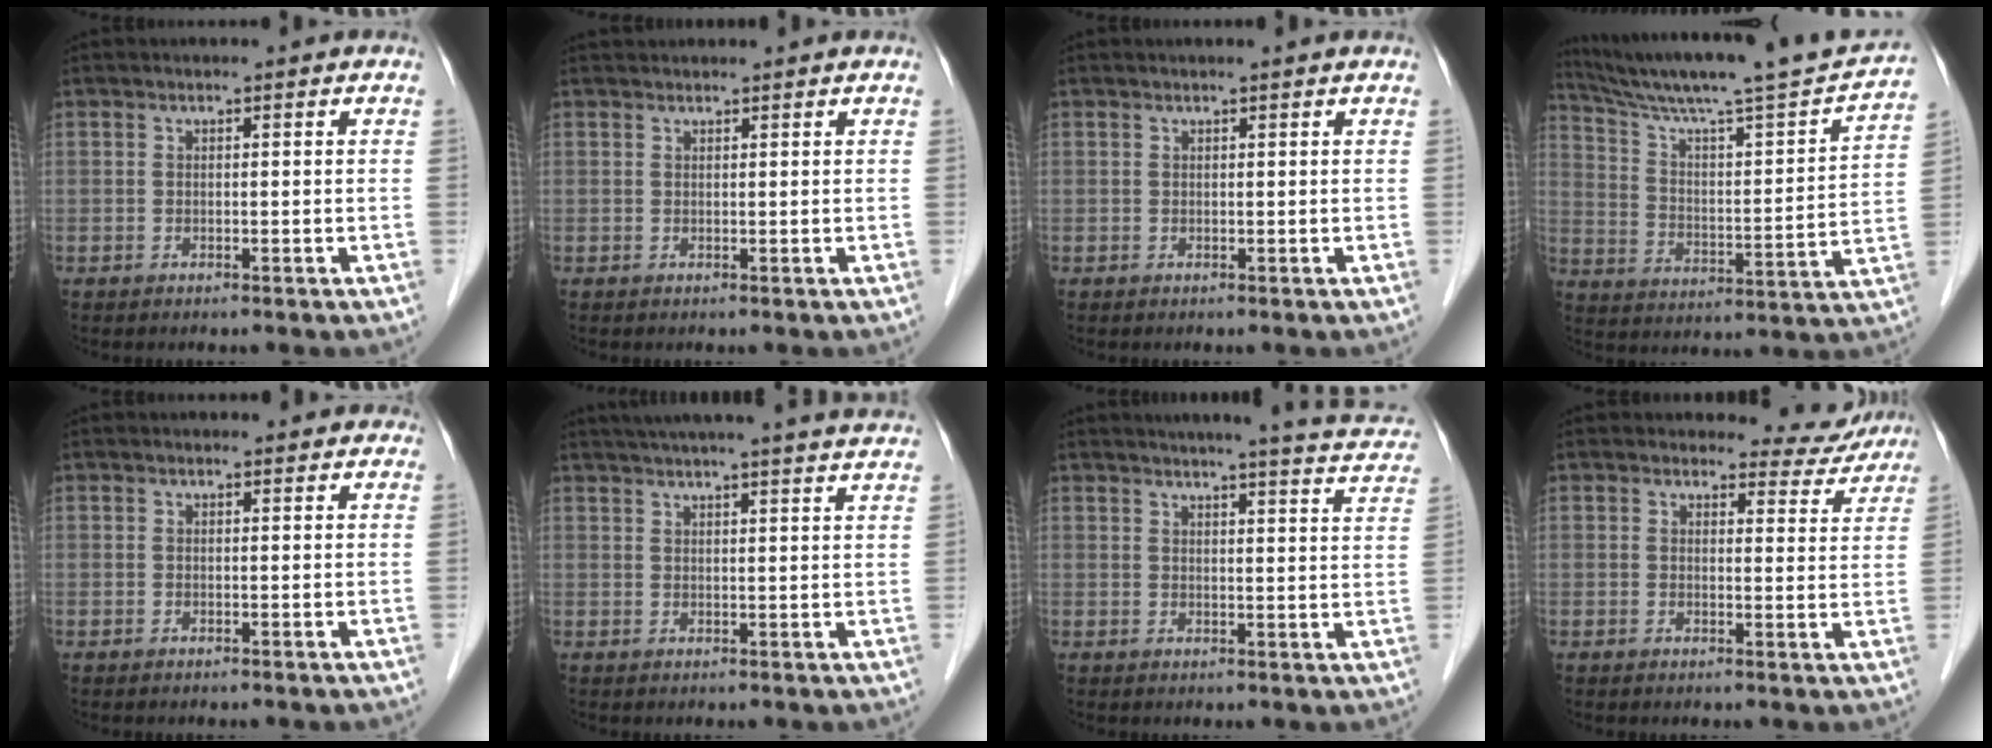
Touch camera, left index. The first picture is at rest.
{"total": 2.0, "force": [1.9, 0.1, 0.3], "torque": [-0.006, 0.025, 0.033]}
{"total": 1.0, "force": [0.9, -0.1, 0.4], "torque": [-0.012, 0.008, 0.016]}
{"total": 22.4, "force": [20.1, 0.0, 10.0], "torque": [-0.169, -0.023, 0.294]}
{"total": 2.1, "force": [1.8, 1.0, 0.5], "torque": [-0.005, 0.009, 0.011]}
{"total": 19.6, "force": [17.8, 0.0, 8.2], "torque": [-0.130, 0.005, 0.222]}
{"total": 13.8, "force": [12.8, 0.9, 5.2], "torque": [-0.059, -0.024, 0.131]}
{"total": 5.0, "force": [4.7, 1.5, -0.7], "torque": [0.012, -0.016, 0.042]}